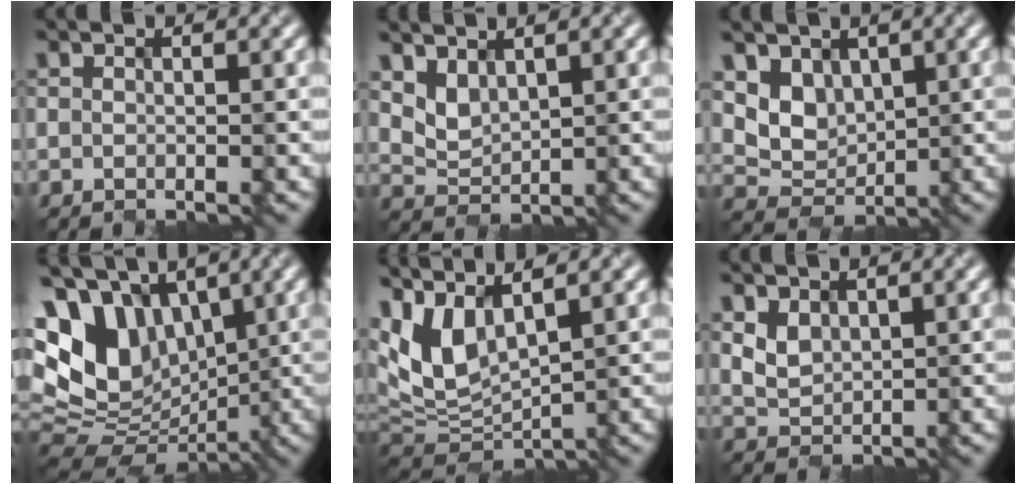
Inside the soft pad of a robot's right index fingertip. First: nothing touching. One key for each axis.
{"total": 2.3, "fx": 1.6, "fy": 1.2, "fz": 1.1, "tx": -0.031, "ty": -0.005, "tz": 0.037}
{"total": 4.1, "fx": 1.5, "fy": 3.2, "fz": 2.2, "tx": -0.046, "ty": -0.007, "tz": 0.025}
{"total": 12.4, "fx": 3.7, "fy": 8.7, "fz": 8.0, "tx": -0.165, "ty": 0.018, "tz": 0.066}
{"total": 7.1, "fx": 2.8, "fy": 3.6, "fz": 5.5, "tx": -0.135, "ty": 0.003, "tz": 0.055}
{"total": 2.0, "fx": 0.9, "fy": 1.5, "fz": 1.0, "tx": -0.025, "ty": -0.003, "tz": 0.022}